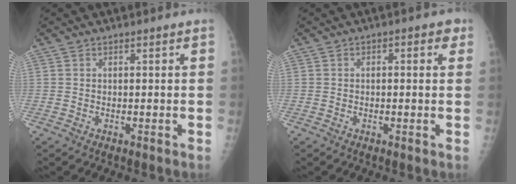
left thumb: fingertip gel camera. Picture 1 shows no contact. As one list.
[{"total": 2.7, "force": [0.8, 1.3, 2.2], "torque": [-0.013, 0.004, 0.001]}]